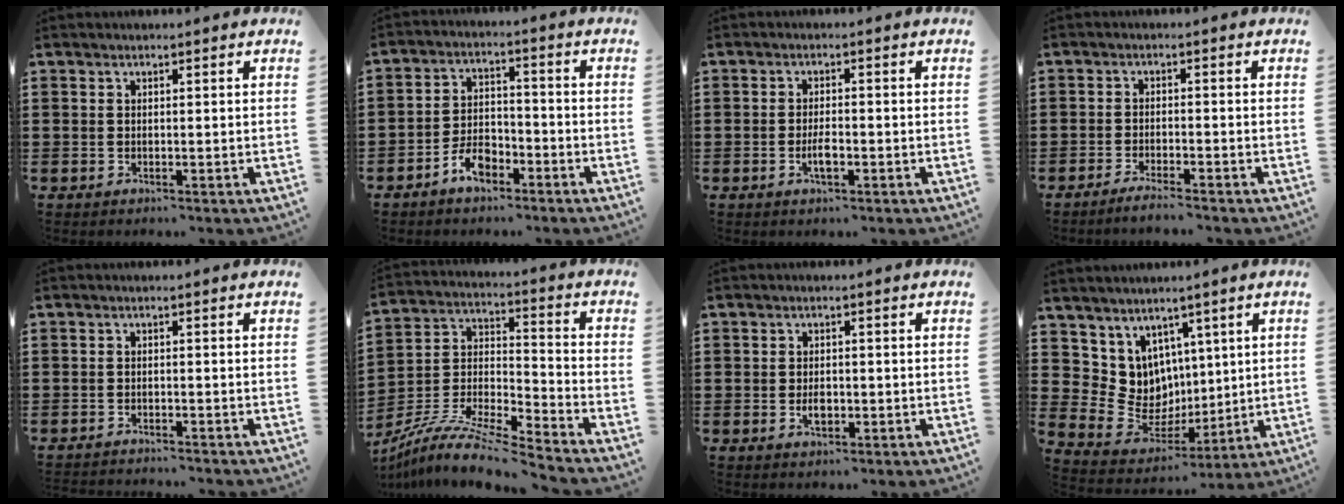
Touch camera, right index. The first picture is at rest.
{"total": 5.3, "force": [-3.7, 2.5, 2.9], "torque": [-0.062, 0.006, -0.070]}
{"total": 3.0, "force": [-1.1, 0.7, 2.7], "torque": [-0.057, -0.004, -0.020]}
{"total": 2.3, "force": [-2.1, -0.2, 0.8], "torque": [-0.013, 0.002, -0.040]}
{"total": 1.5, "force": [-1.5, -0.1, 0.0], "torque": [-0.003, 0.001, -0.031]}
{"total": 10.2, "force": [-9.2, 0.8, 4.5], "torque": [-0.089, 0.004, -0.185]}
{"total": 2.2, "force": [-0.6, 1.1, 1.9], "torque": [-0.036, -0.003, -0.009]}
{"total": 8.1, "force": [2.8, 7.5, 1.0], "torque": [-0.081, -0.040, 0.061]}